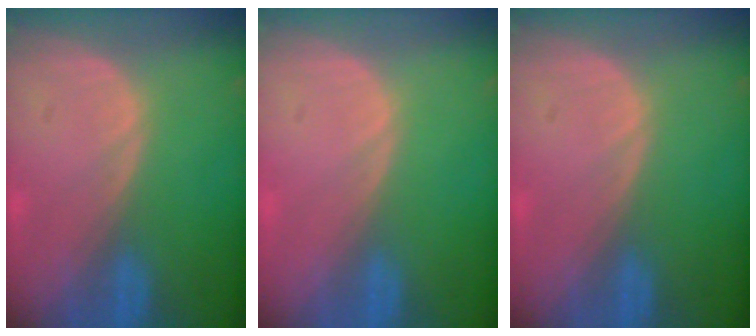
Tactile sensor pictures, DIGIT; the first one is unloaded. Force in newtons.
{"total": 0.0}
{"total": 0.0}